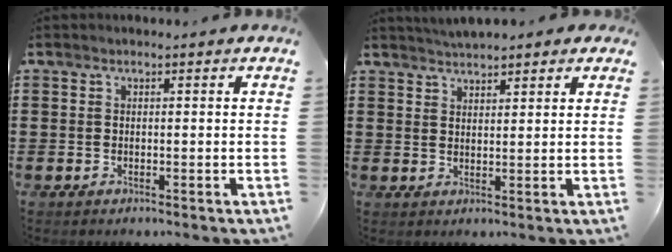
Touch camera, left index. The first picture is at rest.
{"total": 3.1, "force": [3.0, 0.5, 0.6], "torque": [-0.019, -0.002, 0.054]}